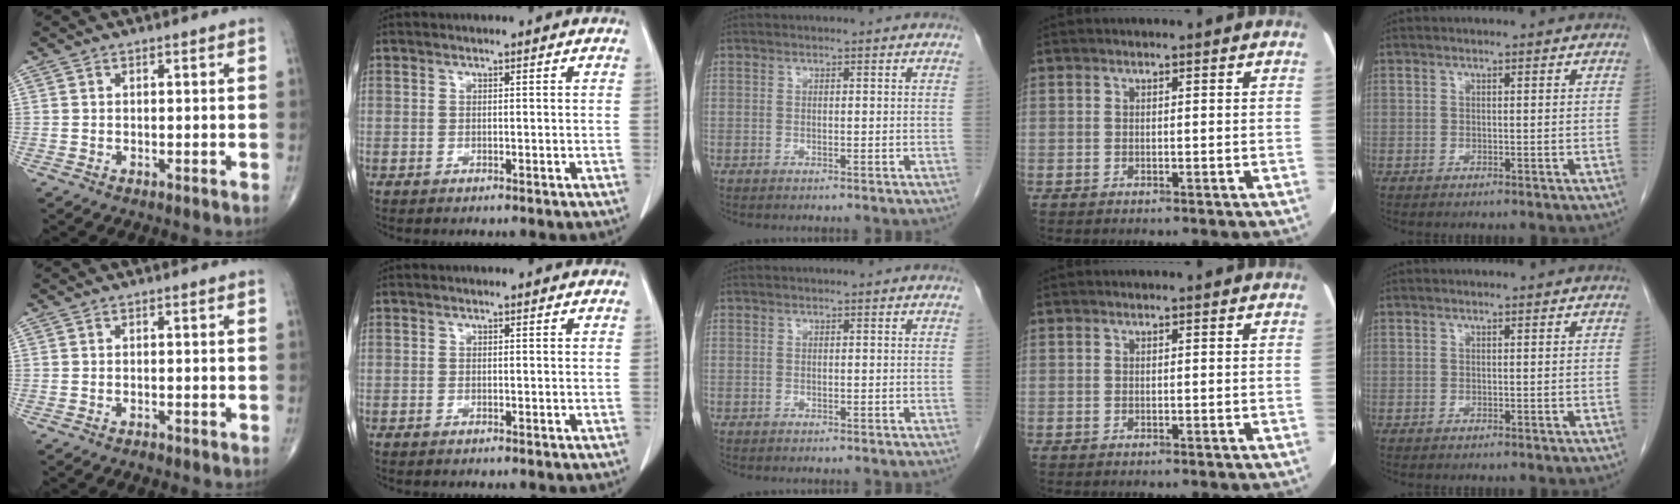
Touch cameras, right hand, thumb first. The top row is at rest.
{"thumb": {"total": 0.8, "force": [-0.6, 0.3, 0.3], "torque": [-0.009, 0.004, -0.010]}, "index": {"total": 0.6, "force": [-0.3, 0.4, 0.4], "torque": [-0.009, 0.000, -0.004]}}